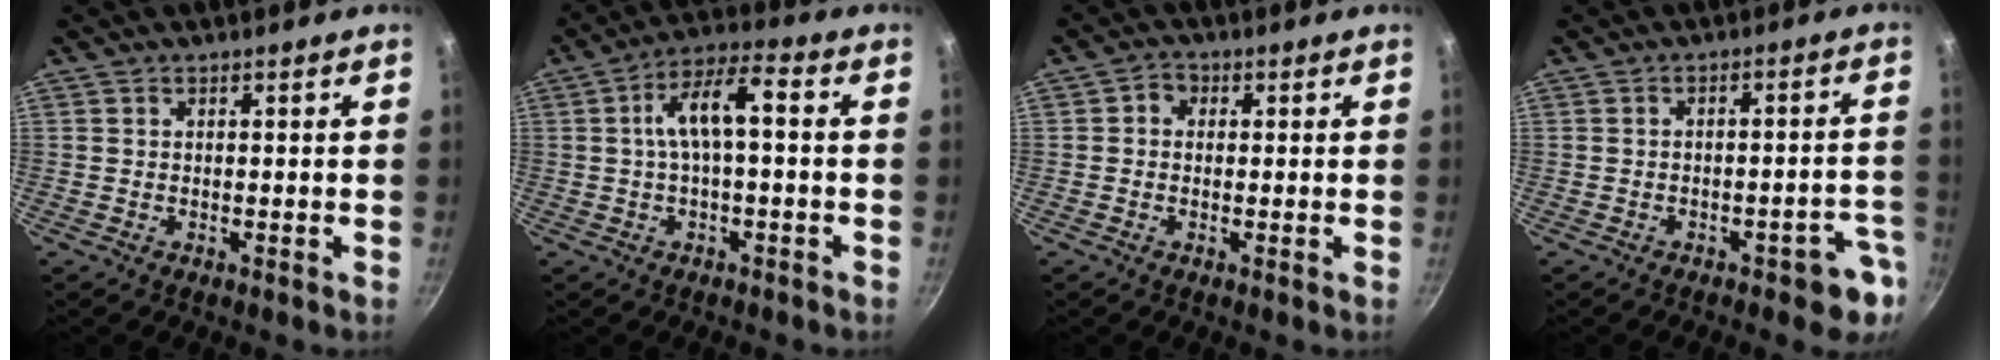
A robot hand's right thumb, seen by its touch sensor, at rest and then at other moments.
{"total": 8.9, "force": [0.4, 3.3, 8.3], "torque": [-0.147, 0.036, 0.002]}
{"total": 2.5, "force": [0.4, 2.2, 1.1], "torque": [-0.008, 0.003, -0.002]}
{"total": 7.4, "force": [-3.6, 3.2, 5.6], "torque": [-0.024, 0.038, -0.034]}